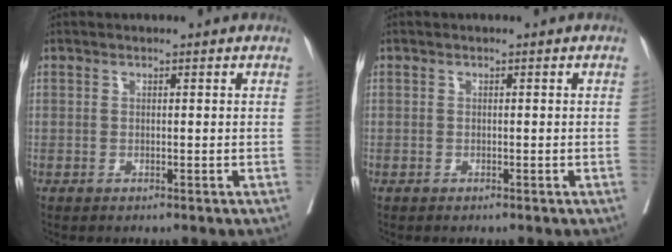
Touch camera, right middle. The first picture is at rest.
{"total": 0.0}